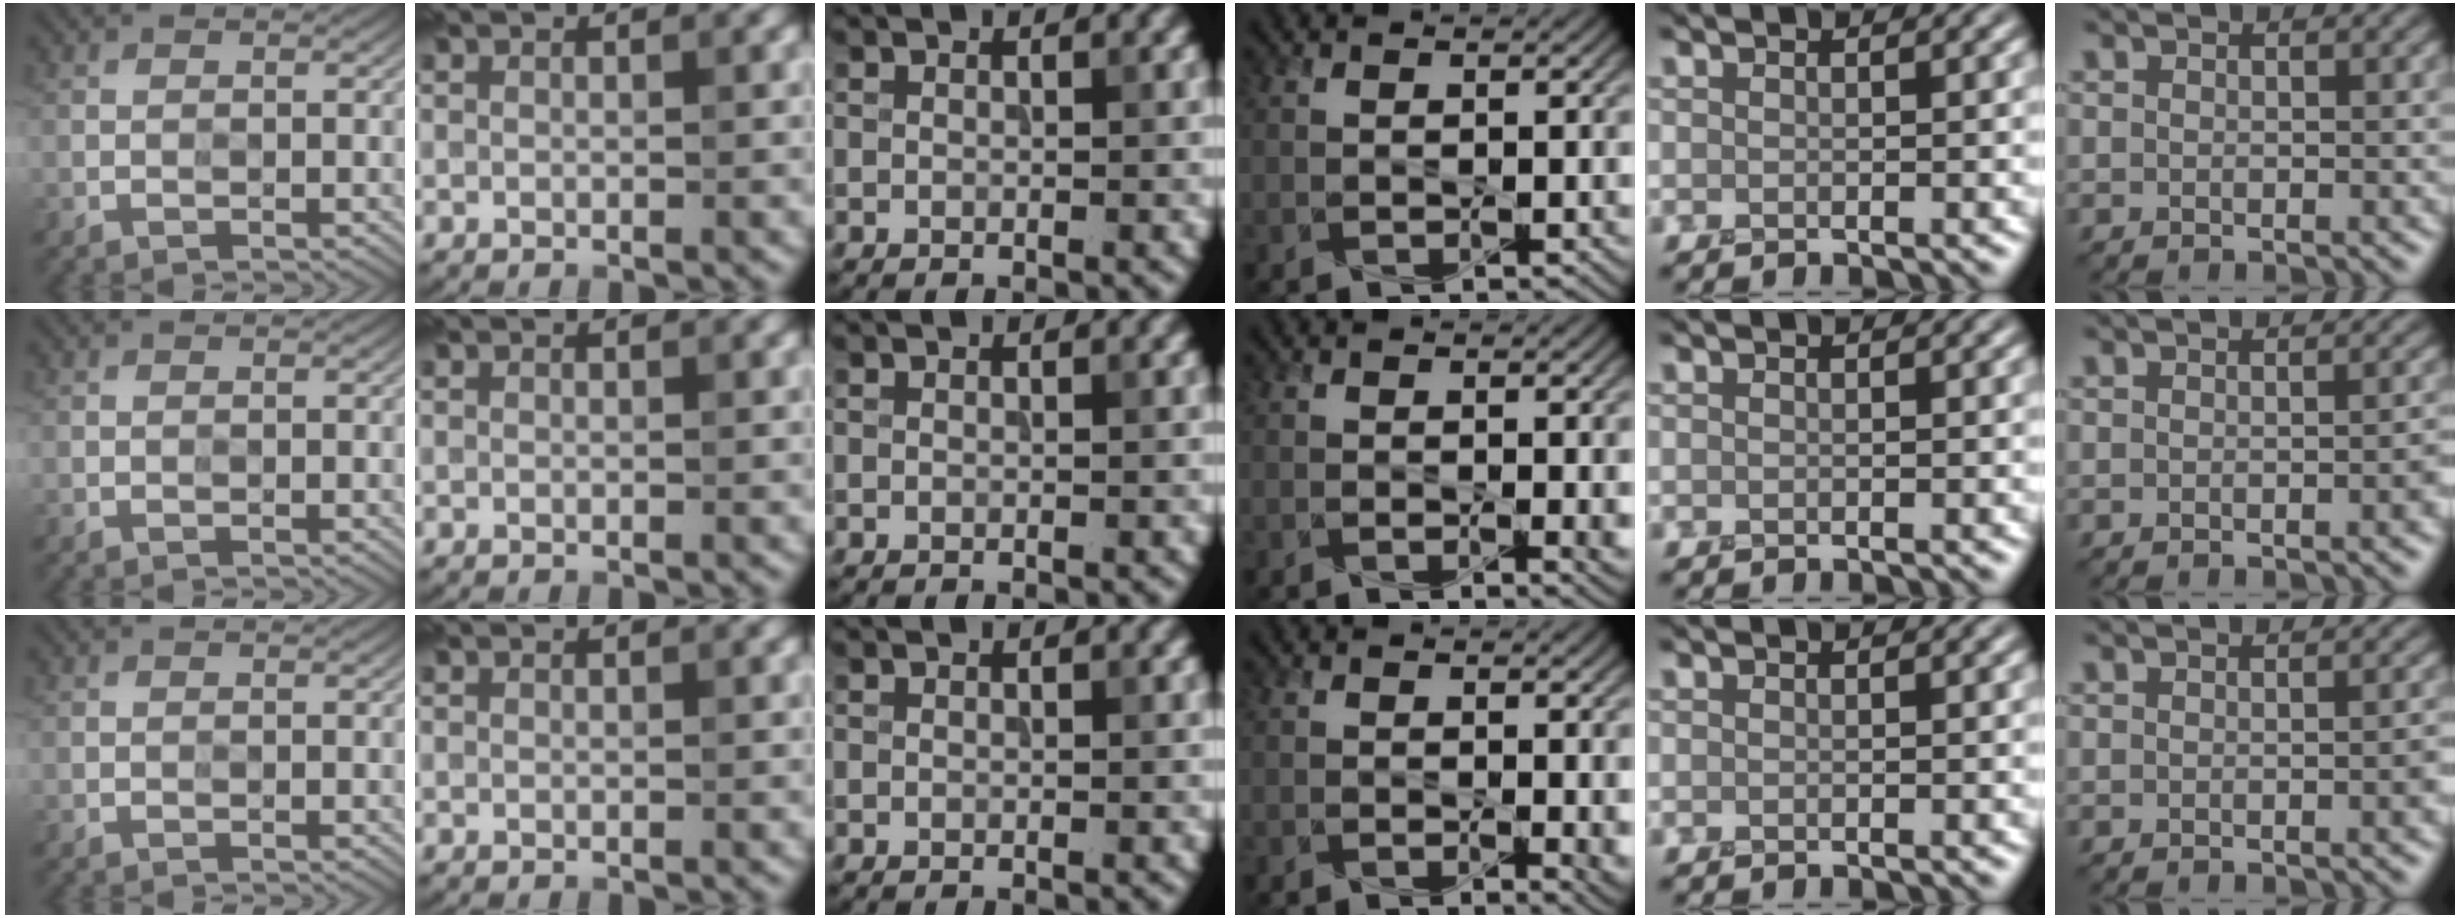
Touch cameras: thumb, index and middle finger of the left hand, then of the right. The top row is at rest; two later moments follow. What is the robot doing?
{"motion": "squeeze", "object": "stress ball aka squeeze ball"}